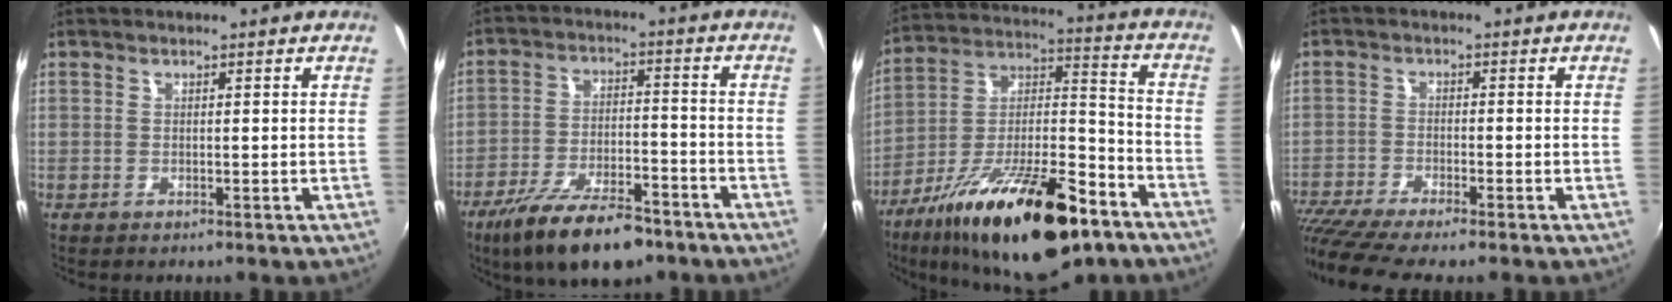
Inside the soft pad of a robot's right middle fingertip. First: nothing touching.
{"total": 15.7, "force": [-11.3, 5.4, 9.5], "torque": [-0.192, -0.027, -0.186]}
{"total": 26.2, "force": [-15.8, 9.0, 18.9], "torque": [-0.318, -0.013, -0.249]}
{"total": 10.8, "force": [-9.1, 0.9, 5.7], "torque": [-0.139, -0.047, -0.160]}